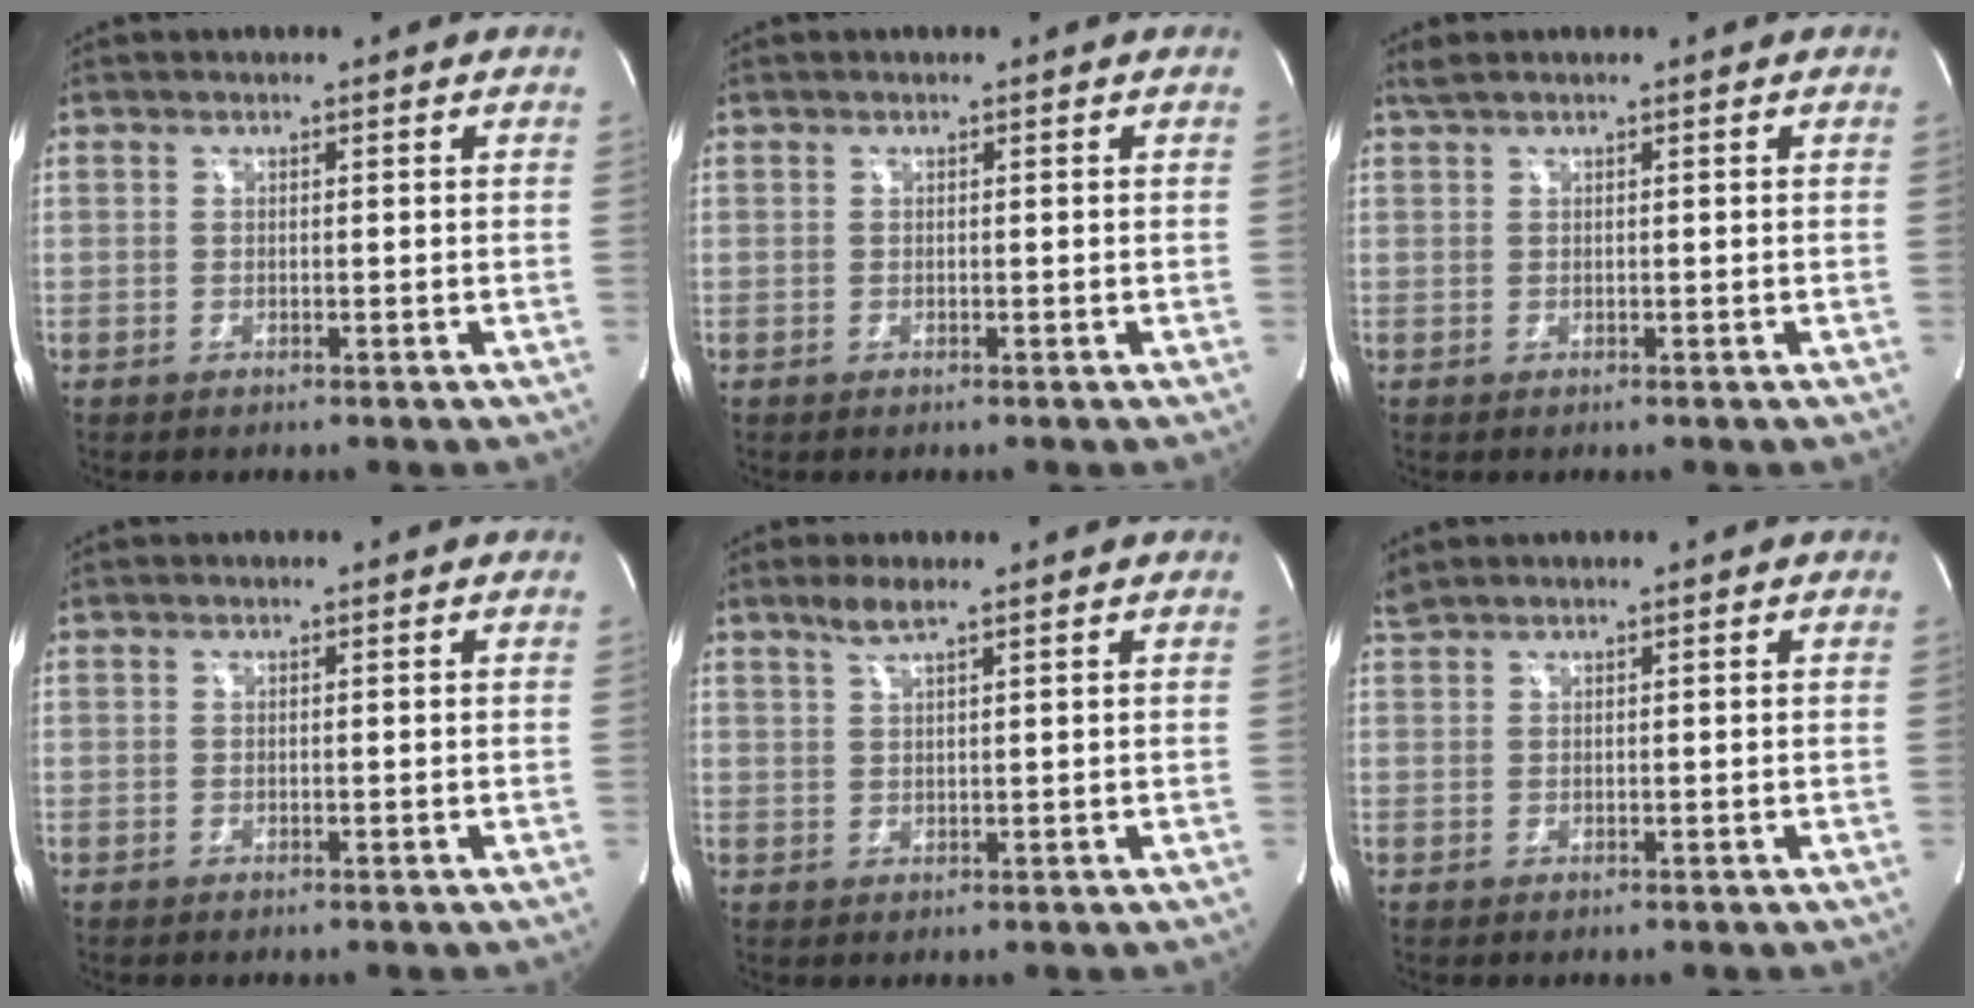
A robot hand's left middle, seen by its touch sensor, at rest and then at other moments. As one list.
[{"total": 0.0}, {"total": 1.3, "force": [1.0, 0.0, 0.7], "torque": [-0.022, 0.018, 0.025]}, {"total": 0.0}, {"total": 2.7, "force": [2.0, -0.1, 1.7], "torque": [-0.044, 0.000, 0.043]}, {"total": 1.2, "force": [1.1, -0.1, 0.2], "torque": [-0.012, 0.016, 0.031]}]